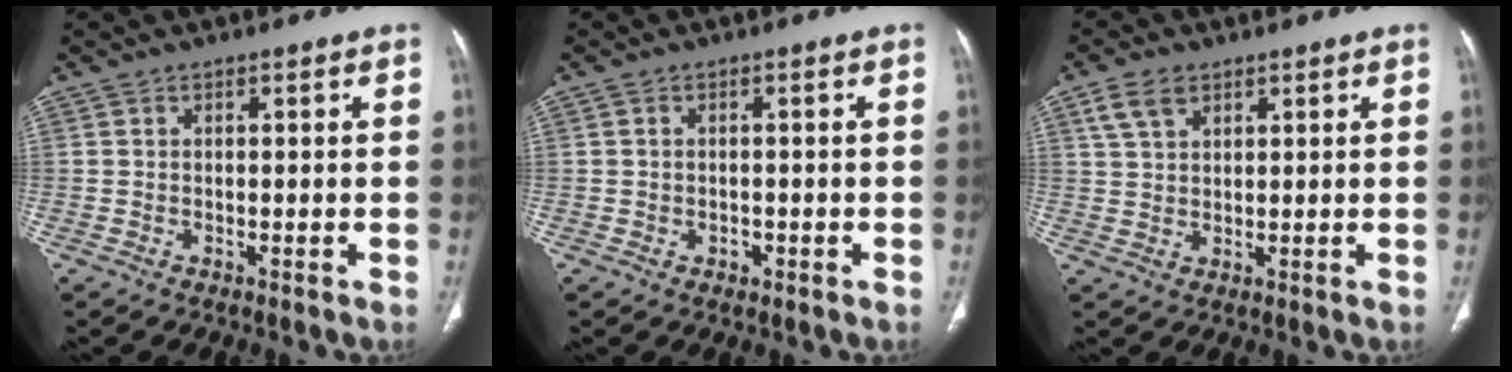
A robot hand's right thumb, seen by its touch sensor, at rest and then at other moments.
{"total": 1.4, "force": [-0.4, 1.1, 0.8], "torque": [-0.011, 0.004, -0.004]}
{"total": 5.0, "force": [2.8, 3.0, 2.9], "torque": [-0.050, -0.004, 0.059]}